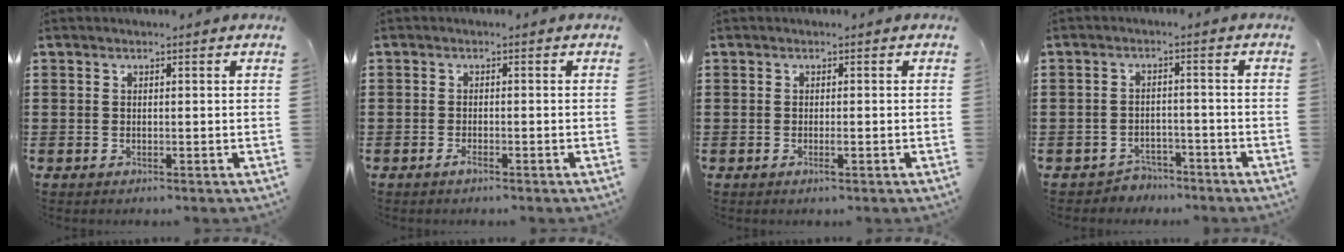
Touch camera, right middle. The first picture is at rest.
{"total": 1.4, "force": [-1.0, 0.3, 0.9], "torque": [-0.025, -0.005, -0.020]}
{"total": 1.3, "force": [-0.4, 0.3, 1.2], "torque": [-0.023, -0.003, -0.007]}
{"total": 2.7, "force": [-2.6, 0.5, -0.3], "torque": [-0.006, 0.001, -0.058]}